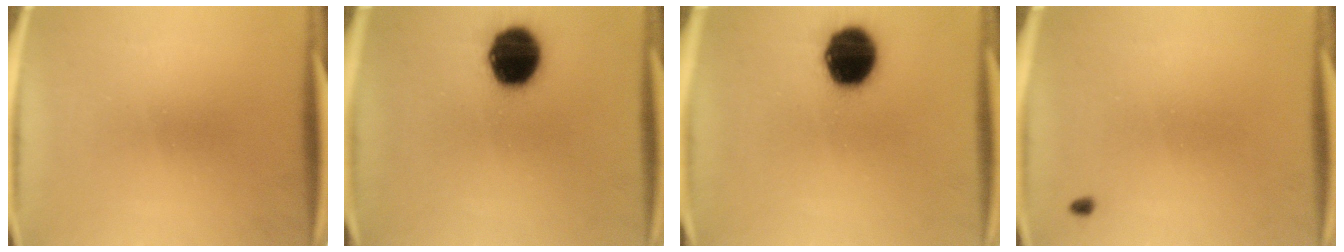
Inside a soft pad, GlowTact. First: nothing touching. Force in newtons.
{"total": 15.9}
{"total": 15.9}
{"total": 0.6}